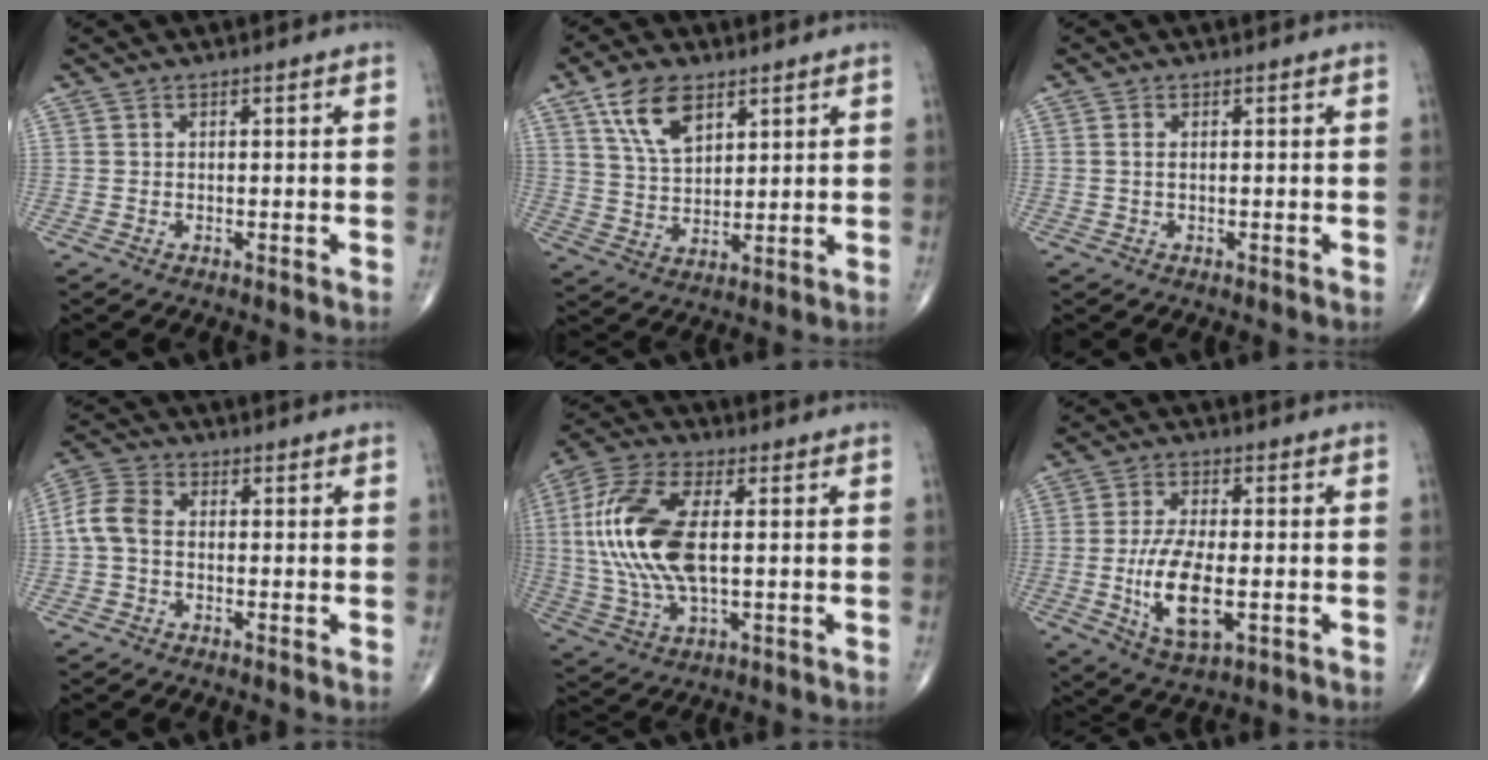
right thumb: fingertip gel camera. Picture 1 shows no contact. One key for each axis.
{"total": 9.7, "fx": 5.3, "fy": 5.2, "fz": 6.3, "tx": -0.100, "ty": -0.021, "tz": 0.106}
{"total": 0.8, "fx": 0.0, "fy": 0.4, "fz": 0.7, "tx": -0.017, "ty": 0.002, "tz": 0.000}
{"total": 6.0, "fx": -0.5, "fy": 4.1, "fz": 4.3, "tx": -0.088, "ty": 0.016, "tz": -0.023}
{"total": 17.4, "fx": 1.5, "fy": 8.0, "fz": 15.4, "tx": -0.341, "ty": 0.006, "tz": 0.026}
{"total": 11.2, "fx": -2.2, "fy": 4.7, "fz": 9.9, "tx": -0.195, "ty": -0.004, "tz": -0.034}